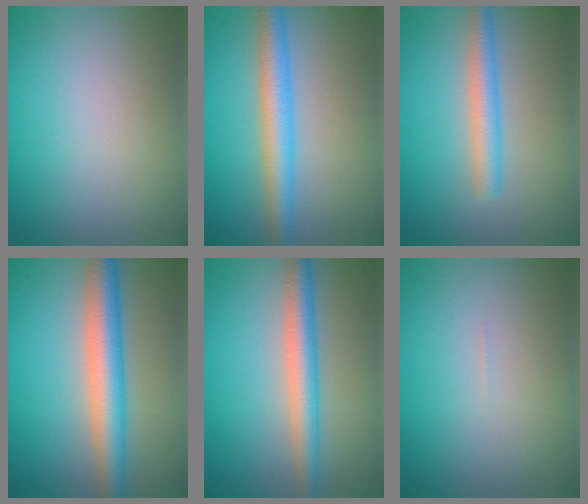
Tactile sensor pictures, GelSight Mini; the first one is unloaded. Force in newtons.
{"total": 4.2, "press": 4.2, "slide": 0.1}
{"total": 2.9, "press": 2.9, "slide": 0.0}
{"total": 5.9, "press": 5.9, "slide": 0.3}
{"total": 4.2, "press": 4.2, "slide": 0.1}
{"total": 0.0}